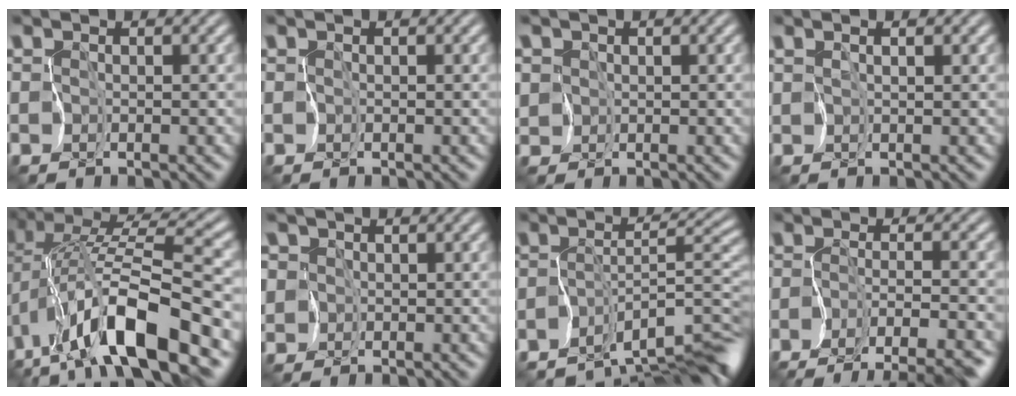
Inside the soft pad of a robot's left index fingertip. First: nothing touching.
{"total": 0.0}
{"total": 2.6, "force": [0.3, 2.4, 0.8], "torque": [-0.030, 0.012, -0.021]}
{"total": 0.9, "force": [0.5, -0.3, 0.6], "torque": [-0.020, -0.001, 0.010]}
{"total": 12.1, "force": [-4.6, 3.6, 10.6], "torque": [-0.195, 0.018, -0.091]}
{"total": 4.8, "force": [0.8, 4.4, 1.7], "torque": [-0.057, 0.021, -0.026]}
{"total": 7.6, "force": [-5.8, 1.5, 4.7], "torque": [-0.056, -0.007, -0.098]}
{"total": 7.4, "force": [-5.7, 1.5, 4.5], "torque": [-0.062, -0.008, -0.074]}